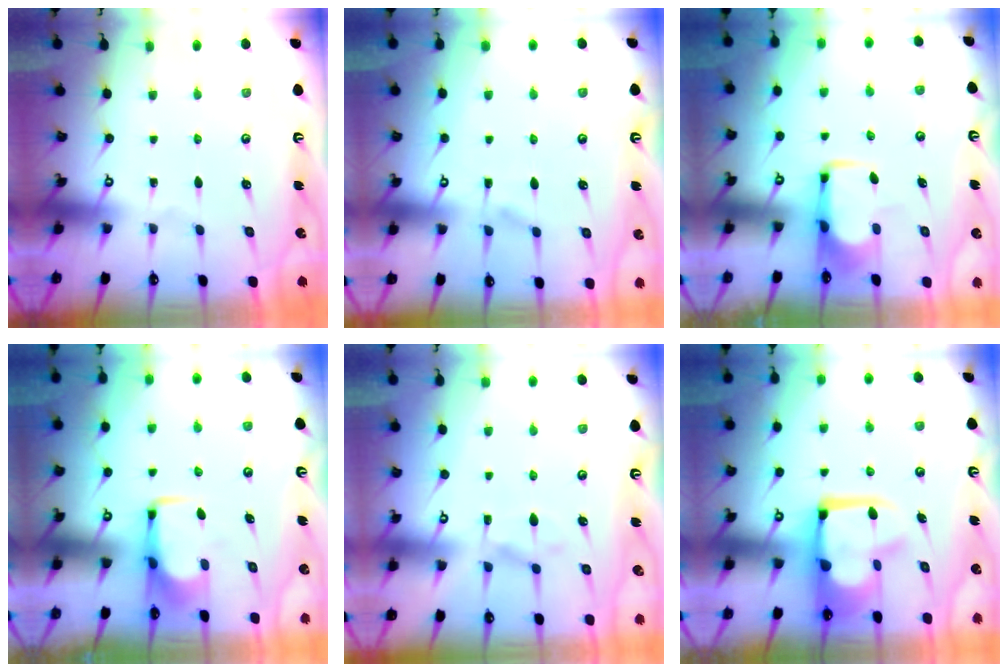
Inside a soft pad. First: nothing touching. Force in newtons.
{"total": 1.4, "press": 0.5, "slide": 1.3}
{"total": 2.0, "press": 2.0, "slide": 0.4}
{"total": 1.7, "press": 1.6, "slide": 0.5}
{"total": 1.4, "press": 0.3, "slide": 1.3}
{"total": 12.8, "press": 12.8, "slide": 1.0}